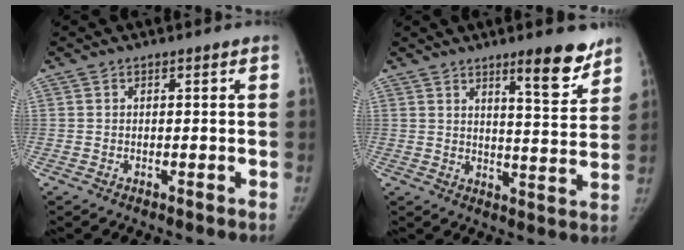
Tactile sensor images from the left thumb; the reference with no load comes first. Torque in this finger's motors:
{"motor_torque": [0.61, -0.66, 1.09, -1.04, 0.09]}